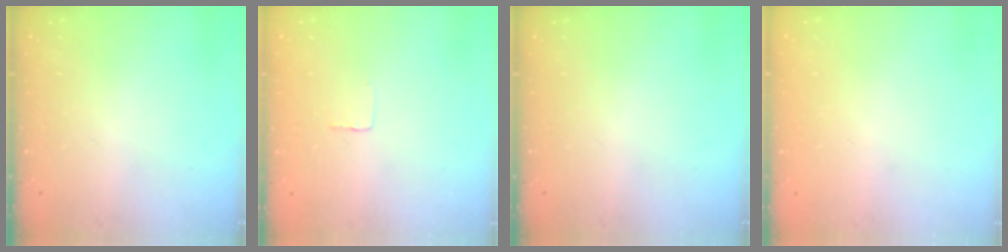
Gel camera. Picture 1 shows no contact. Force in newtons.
{"total": 1.9, "press": 1.9, "slide": 0.1}
{"total": 0.0}
{"total": 0.0}